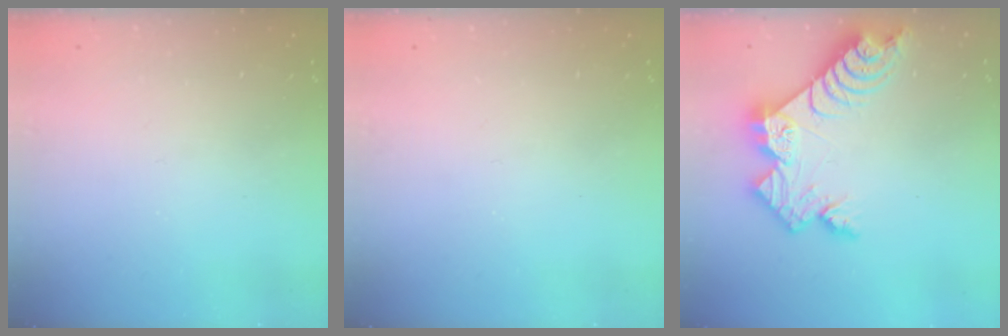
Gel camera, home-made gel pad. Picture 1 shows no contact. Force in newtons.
{"total": 0.0}
{"total": 11.2, "press": 11.2, "slide": 0.8}